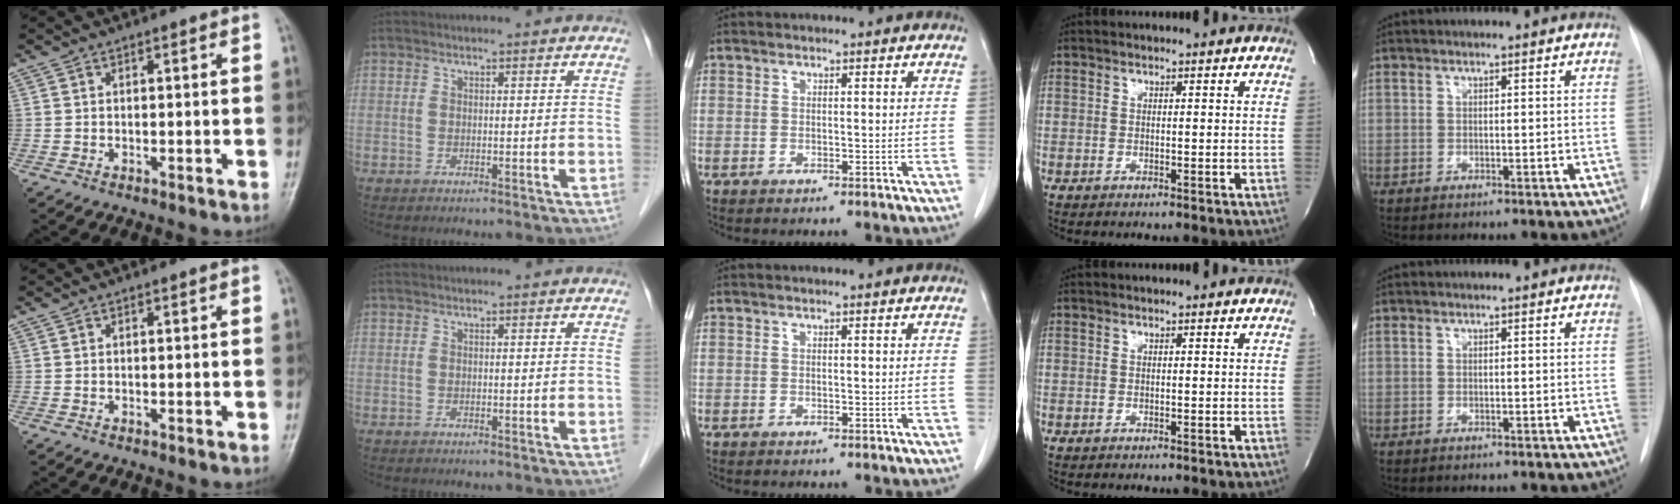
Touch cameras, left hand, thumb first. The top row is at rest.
{}